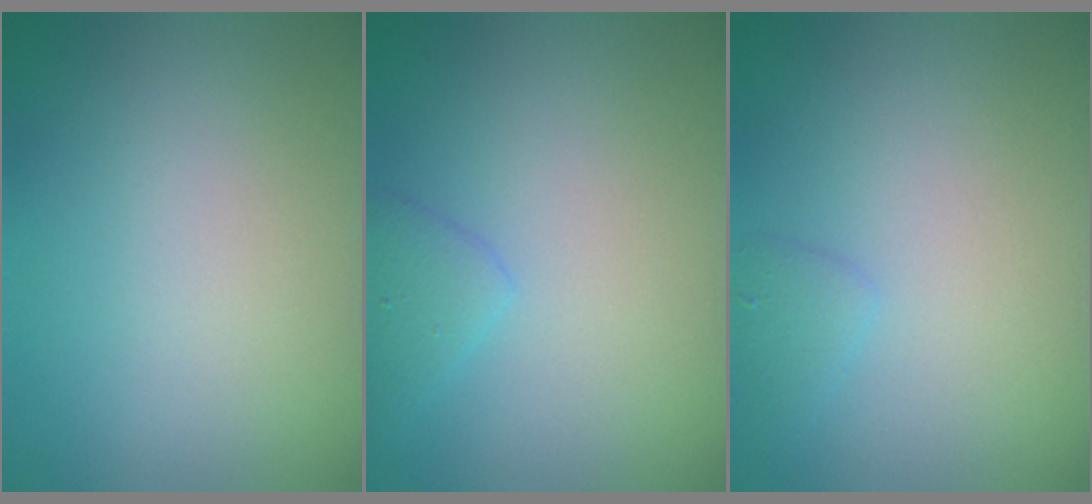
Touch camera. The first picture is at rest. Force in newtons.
{"total": 1.7, "press": 1.7, "slide": 0.1}
{"total": 1.1, "press": 1.1, "slide": 0.1}